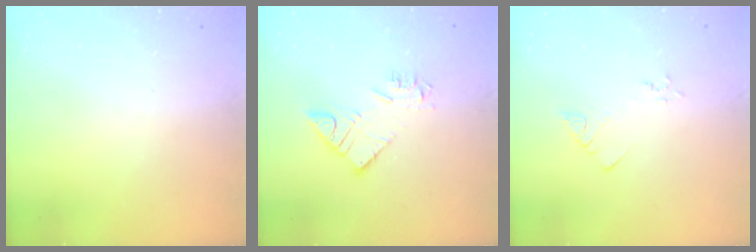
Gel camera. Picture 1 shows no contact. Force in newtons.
{"total": 9.0, "press": 9.0, "slide": 0.4}
{"total": 2.4, "press": 2.4, "slide": 0.4}